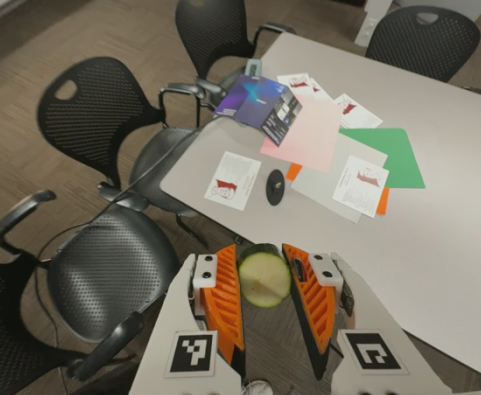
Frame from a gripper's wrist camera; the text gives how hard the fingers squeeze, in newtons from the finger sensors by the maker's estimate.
{"total": 12.6, "left": 12.9, "right": 12.4}